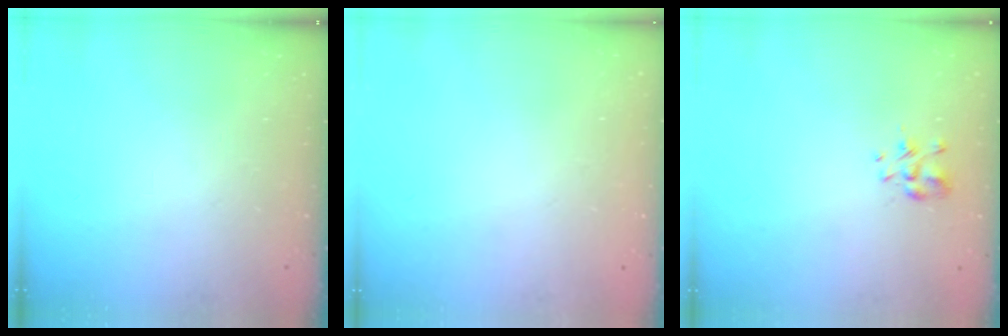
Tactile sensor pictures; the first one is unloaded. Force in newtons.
{"total": 1.8, "press": 1.8, "slide": 0.2}
{"total": 3.2, "press": 3.0, "slide": 1.0}